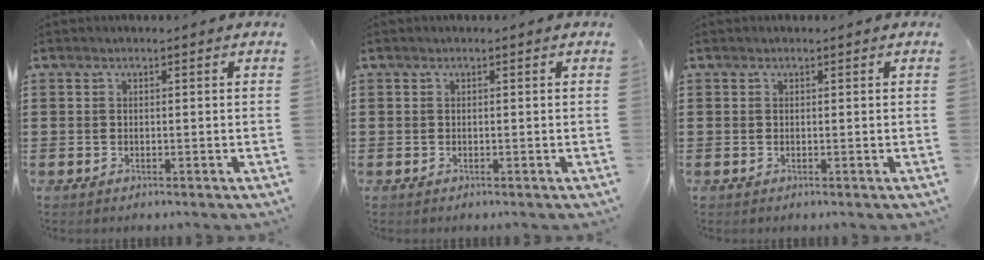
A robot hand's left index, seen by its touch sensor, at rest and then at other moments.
{"total": 0.0}
{"total": 0.0}